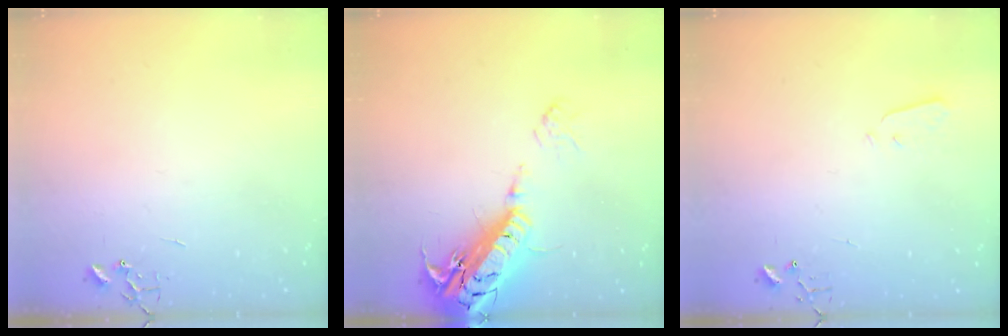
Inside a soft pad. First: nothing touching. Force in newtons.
{"total": 22.4, "press": 22.0, "slide": 4.3}
{"total": 2.2, "press": 2.1, "slide": 0.3}